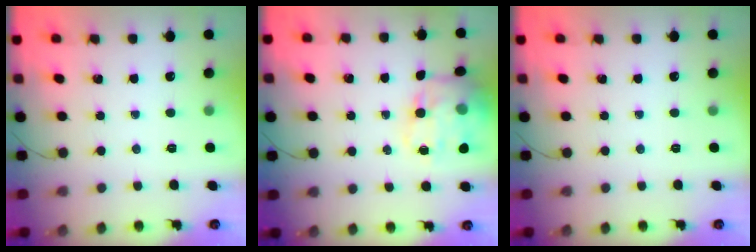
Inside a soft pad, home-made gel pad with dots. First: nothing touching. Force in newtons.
{"total": 13.8, "press": 13.6, "slide": 2.3}
{"total": 0.0}